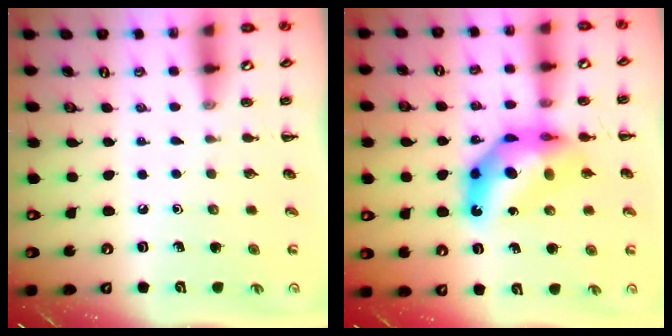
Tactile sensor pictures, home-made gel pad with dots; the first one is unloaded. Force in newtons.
{"total": 12.6, "press": 11.9, "slide": 4.0}